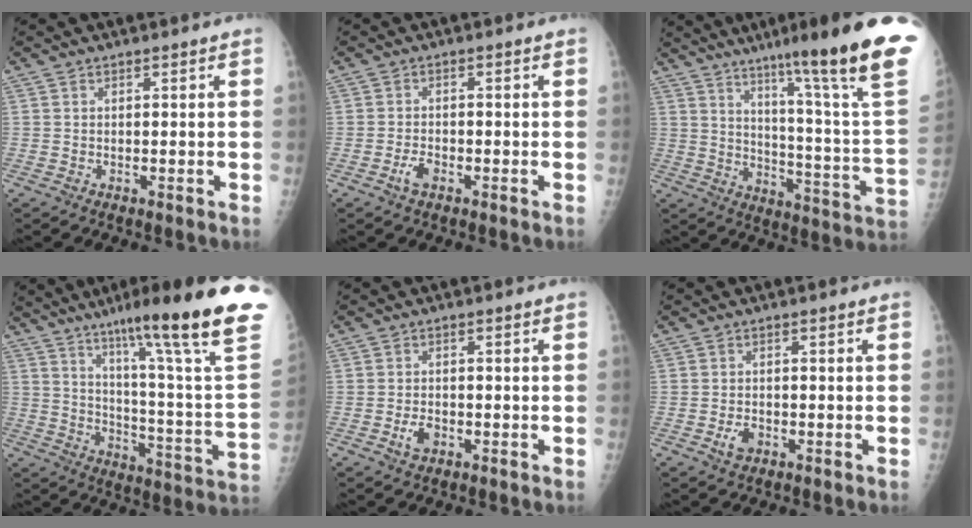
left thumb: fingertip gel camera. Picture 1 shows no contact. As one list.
[{"total": 2.5, "force": [-1.4, 1.3, 1.6], "torque": [-0.035, 0.007, -0.026]}, {"total": 27.4, "force": [18.5, 0.9, 20.3], "torque": [-0.263, -0.108, 0.259]}, {"total": 28.6, "force": [18.7, 1.5, 21.6], "torque": [-0.288, -0.096, 0.270]}, {"total": 2.7, "force": [-1.2, 1.7, 1.8], "torque": [-0.031, 0.003, -0.020]}, {"total": 2.5, "force": [-1.1, 1.7, 1.6], "torque": [-0.026, 0.002, -0.018]}]